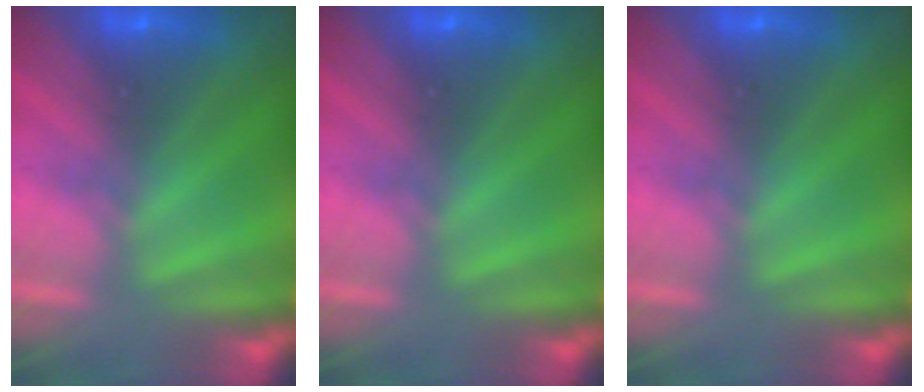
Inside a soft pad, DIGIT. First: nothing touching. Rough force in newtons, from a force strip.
{"total": 0.0}
{"total": 0.0}